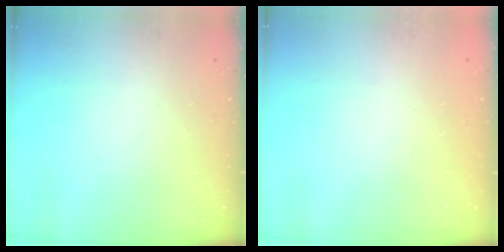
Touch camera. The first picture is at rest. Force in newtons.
{"total": 0.0}